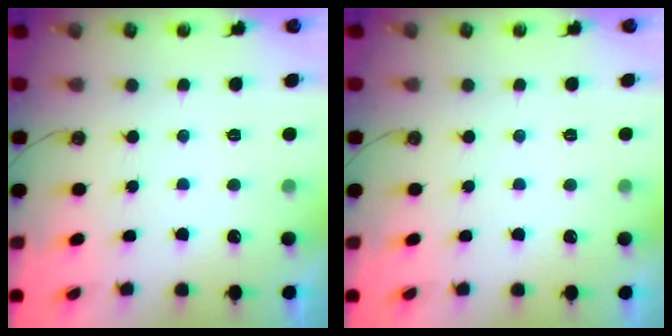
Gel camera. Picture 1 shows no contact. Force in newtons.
{"total": 2.6, "press": 2.6, "slide": 0.5}